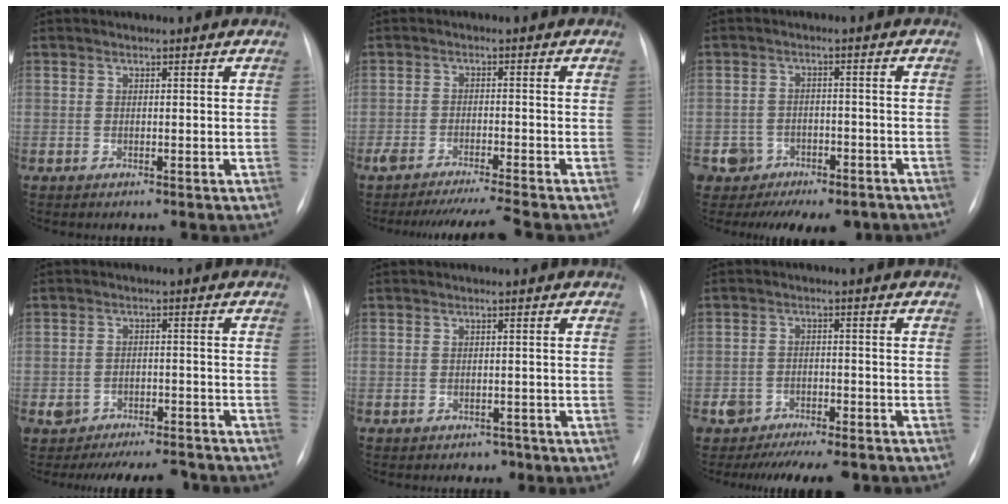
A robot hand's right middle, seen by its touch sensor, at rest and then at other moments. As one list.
[{"total": 7.9, "force": [-7.2, -1.3, 2.9], "torque": [-0.035, -0.013, -0.116]}, {"total": 8.5, "force": [-6.3, 5.5, 1.6], "torque": [-0.014, 0.030, -0.083]}, {"total": 10.1, "force": [-9.1, 3.4, 2.8], "torque": [-0.026, 0.018, -0.115]}, {"total": 1.6, "force": [-1.1, 1.2, 0.0], "torque": [0.001, 0.005, -0.015]}, {"total": 10.4, "force": [-9.0, 3.4, 3.8], "torque": [-0.042, 0.012, -0.120]}]